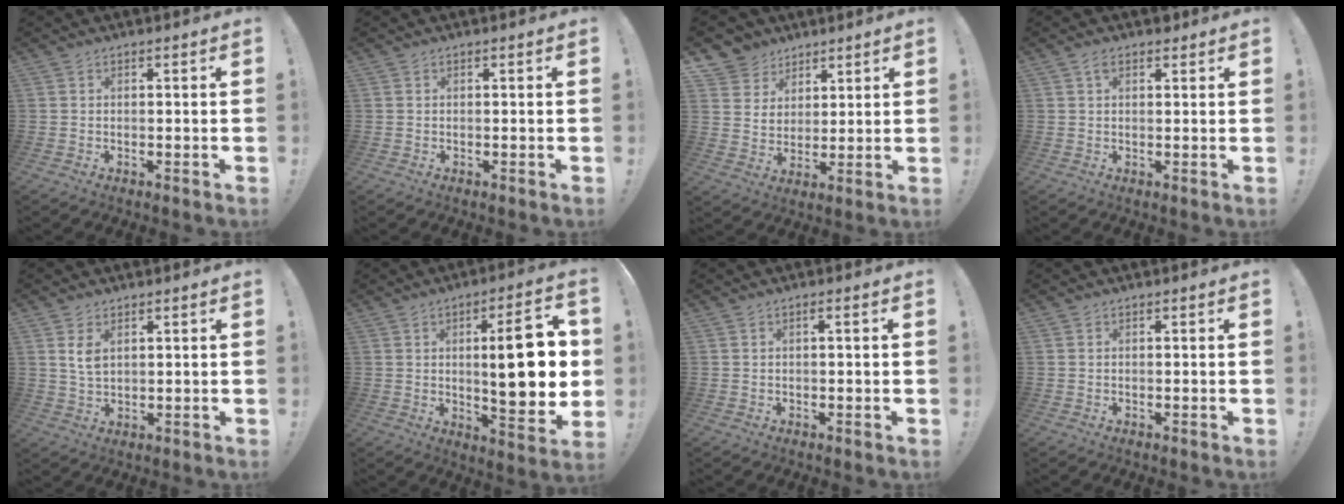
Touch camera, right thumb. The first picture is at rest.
{"total": 0.0}
{"total": 8.2, "force": [4.7, 6.6, 0.8], "torque": [-0.021, -0.037, 0.099]}
{"total": 2.3, "force": [1.5, 1.1, 1.4], "torque": [-0.023, -0.001, 0.025]}
{"total": 5.1, "force": [2.1, 3.2, 3.4], "torque": [-0.061, -0.009, 0.037]}
{"total": 16.0, "force": [1.9, 4.0, 15.4], "torque": [-0.213, -0.010, 0.022]}
{"total": 1.2, "force": [-0.3, -0.3, 1.1], "torque": [-0.030, 0.005, -0.006]}
{"total": 0.0}